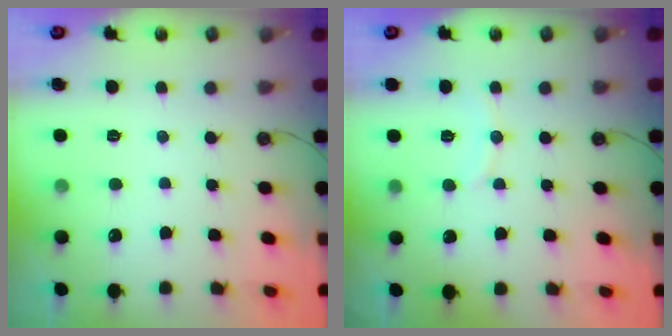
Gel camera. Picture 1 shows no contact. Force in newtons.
{"total": 4.5, "press": 4.5, "slide": 0.4}